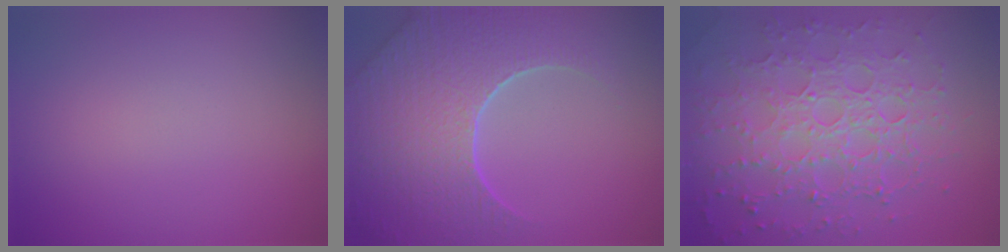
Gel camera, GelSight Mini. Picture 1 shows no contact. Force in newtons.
{"total": 8.7, "press": 6.0, "slide": 6.3}
{"total": 7.7, "press": 5.5, "slide": 5.4}